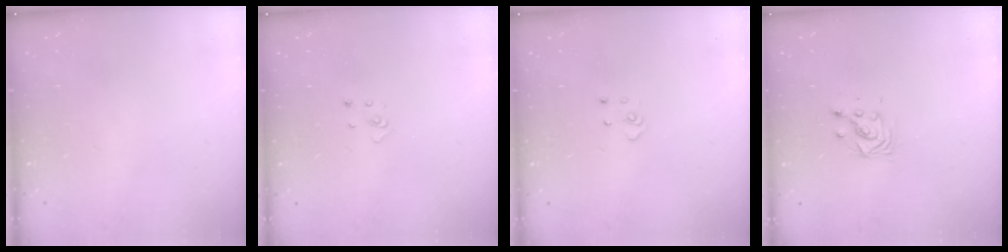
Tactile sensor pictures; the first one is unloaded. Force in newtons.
{"total": 2.2, "press": 2.2, "slide": 0.2}
{"total": 3.2, "press": 3.2, "slide": 0.2}
{"total": 4.1, "press": 4.1, "slide": 0.2}